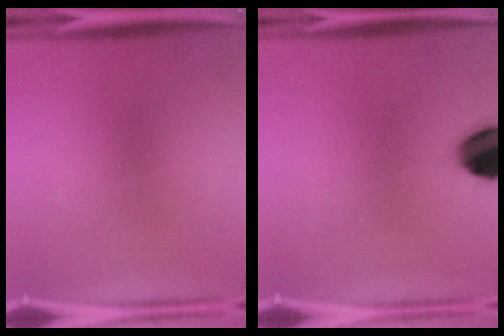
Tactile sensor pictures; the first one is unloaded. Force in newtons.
{"total": 14.1}